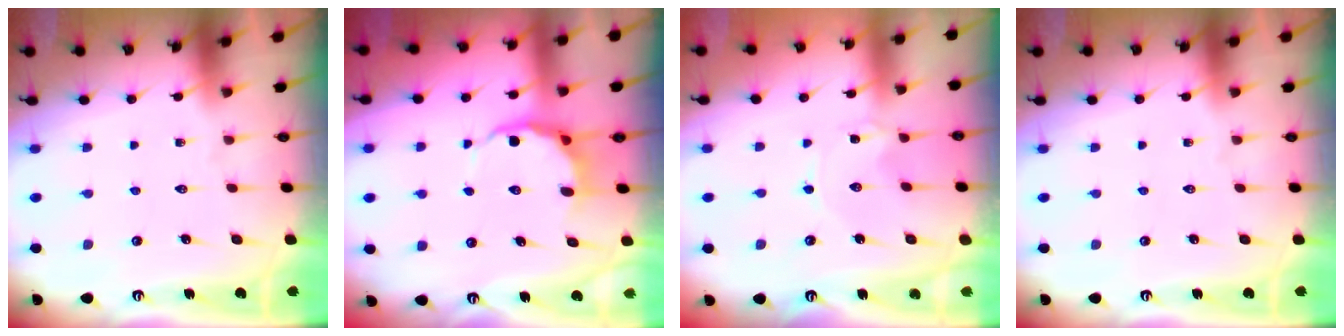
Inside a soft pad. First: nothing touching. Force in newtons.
{"total": 5.9, "press": 5.6, "slide": 1.8}
{"total": 0.0}
{"total": 0.0}